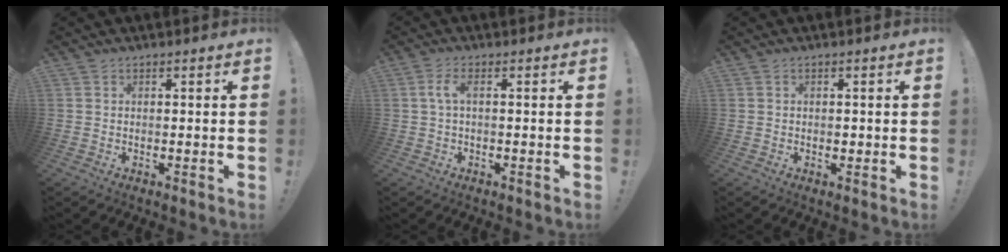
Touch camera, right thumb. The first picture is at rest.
{"total": 3.9, "force": [0.4, 1.0, 3.8], "torque": [-0.079, 0.003, 0.004]}
{"total": 0.9, "force": [-0.3, 0.7, 0.4], "torque": [-0.006, 0.004, -0.005]}